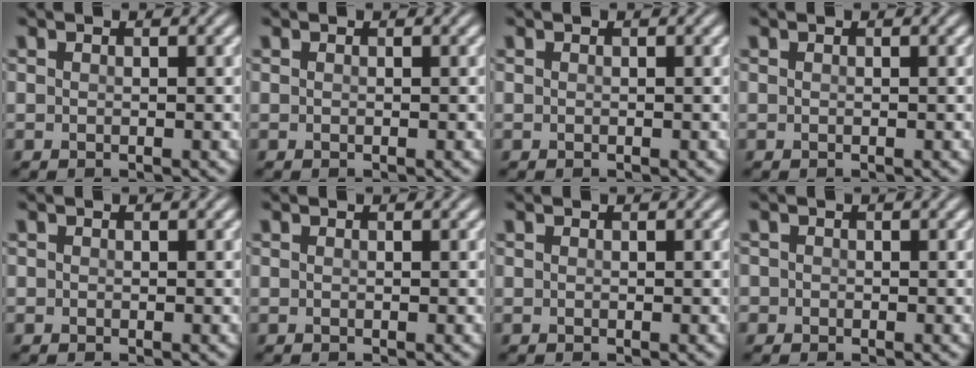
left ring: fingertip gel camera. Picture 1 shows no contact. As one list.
[{"total": 0.0}, {"total": 0.0}, {"total": 0.0}, {"total": 0.0}, {"total": 0.0}, {"total": 0.0}, {"total": 0.8, "force": [-0.1, 0.8, 0.0], "torque": [0.008, -0.003, -0.007]}]